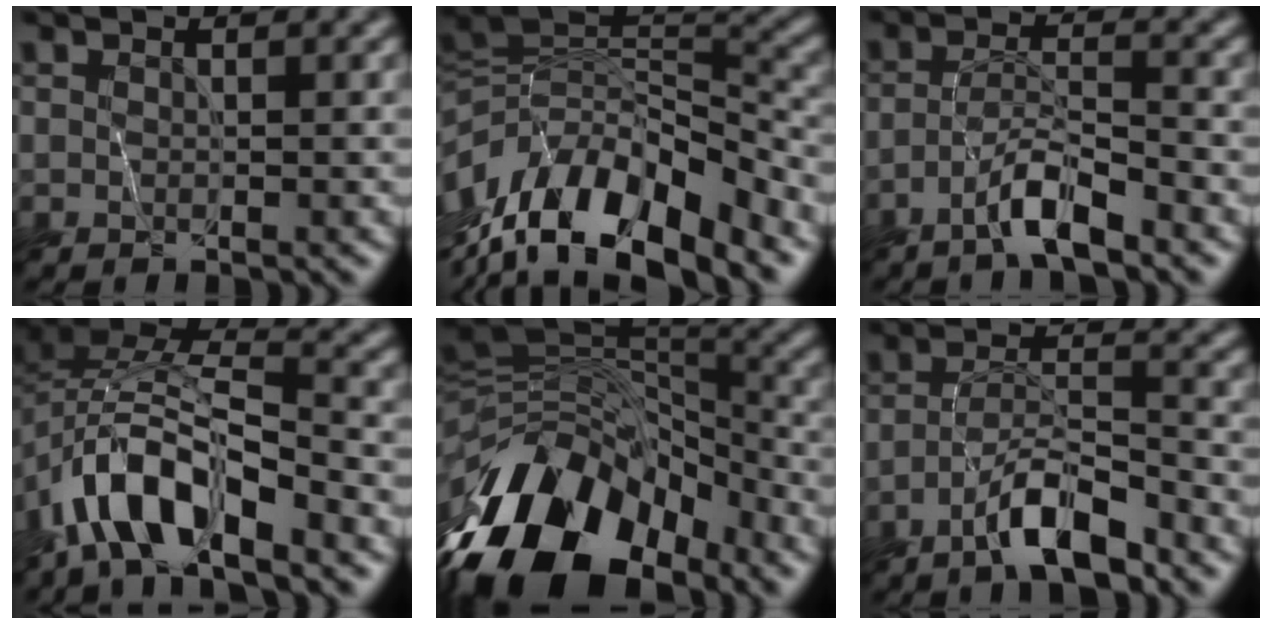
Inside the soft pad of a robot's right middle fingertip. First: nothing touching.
{"total": 12.8, "force": [-6.6, 5.2, 9.6], "torque": [-0.185, 0.008, -0.114]}
{"total": 3.6, "force": [-3.0, -0.1, 2.0], "torque": [-0.041, 0.007, -0.065]}
{"total": 9.0, "force": [-6.0, 3.4, 5.8], "torque": [-0.105, 0.006, -0.113]}
{"total": 14.2, "force": [-8.2, 7.5, 8.9], "torque": [-0.186, 0.019, -0.153]}
{"total": 5.1, "force": [-4.1, 0.6, 3.0], "torque": [-0.051, 0.005, -0.080]}